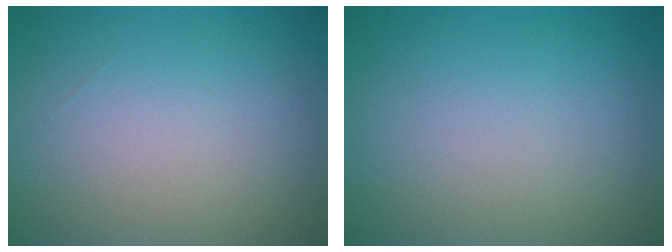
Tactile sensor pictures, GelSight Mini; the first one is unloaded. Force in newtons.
{"total": 0.0}